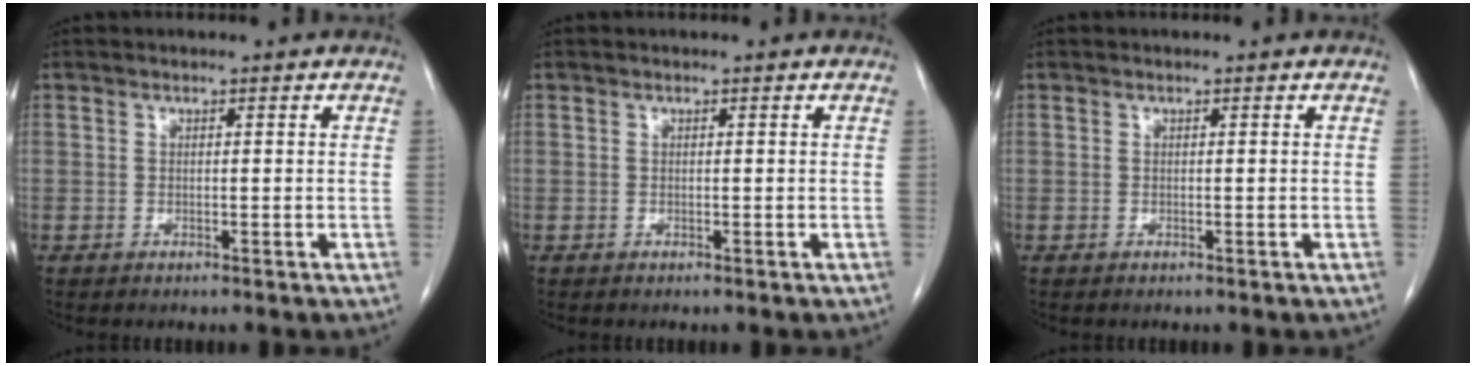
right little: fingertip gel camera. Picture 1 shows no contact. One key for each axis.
{"total": 0.0}
{"total": 0.0}